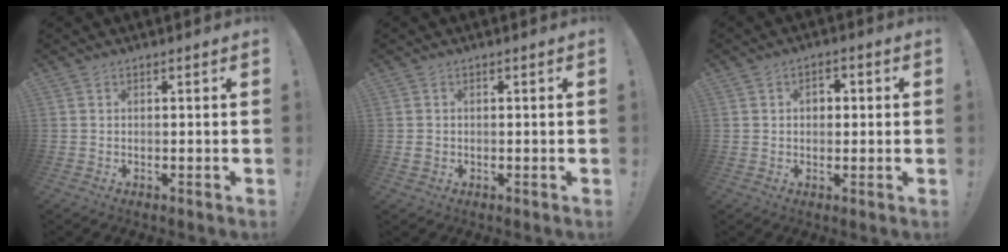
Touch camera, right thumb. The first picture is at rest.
{"total": 1.4, "force": [-0.1, 1.3, 0.5], "torque": [-0.015, 0.006, -0.001]}
{"total": 3.1, "force": [0.1, 2.5, 1.9], "torque": [-0.025, 0.004, -0.001]}